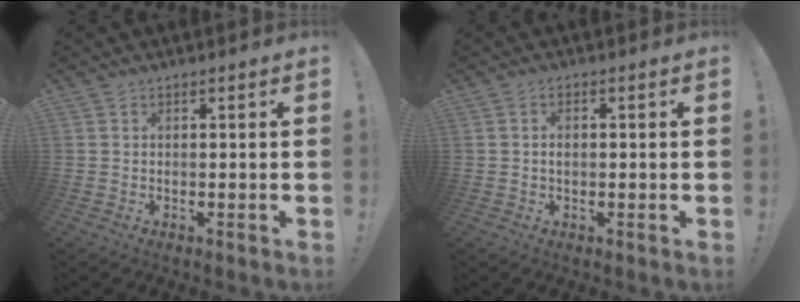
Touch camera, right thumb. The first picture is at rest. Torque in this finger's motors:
{"motor_torque": [-0.12, -0.42, -0.16, 0.19, 0.10]}